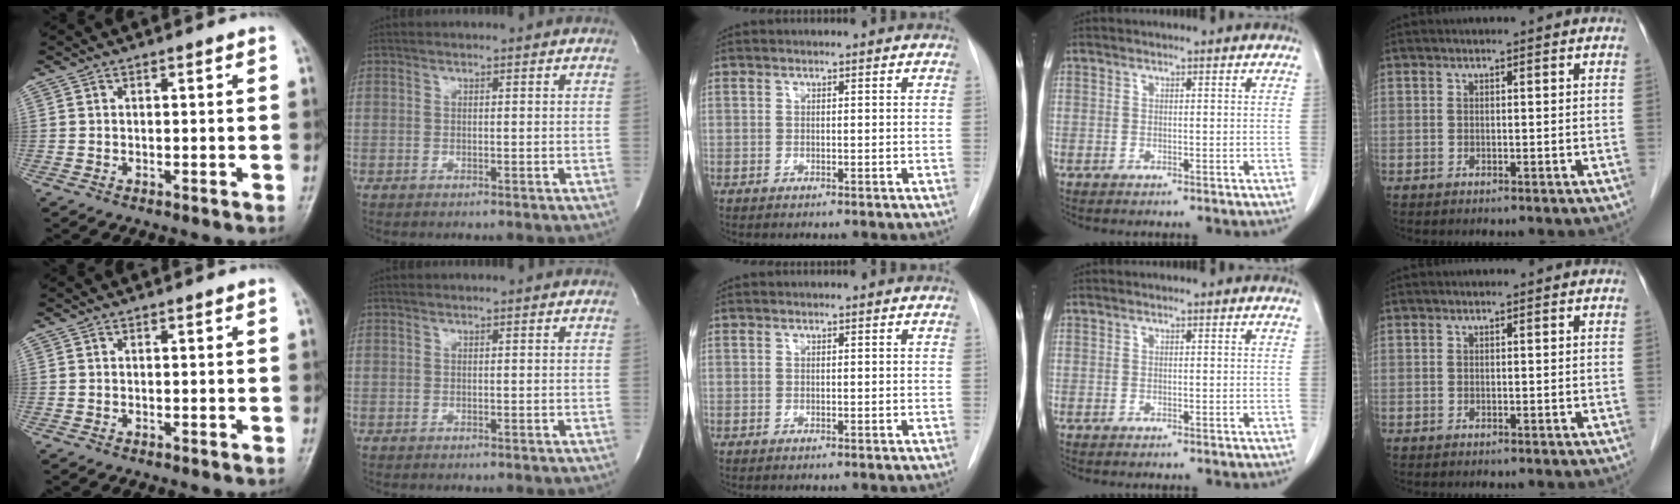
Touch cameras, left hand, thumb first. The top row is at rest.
{}